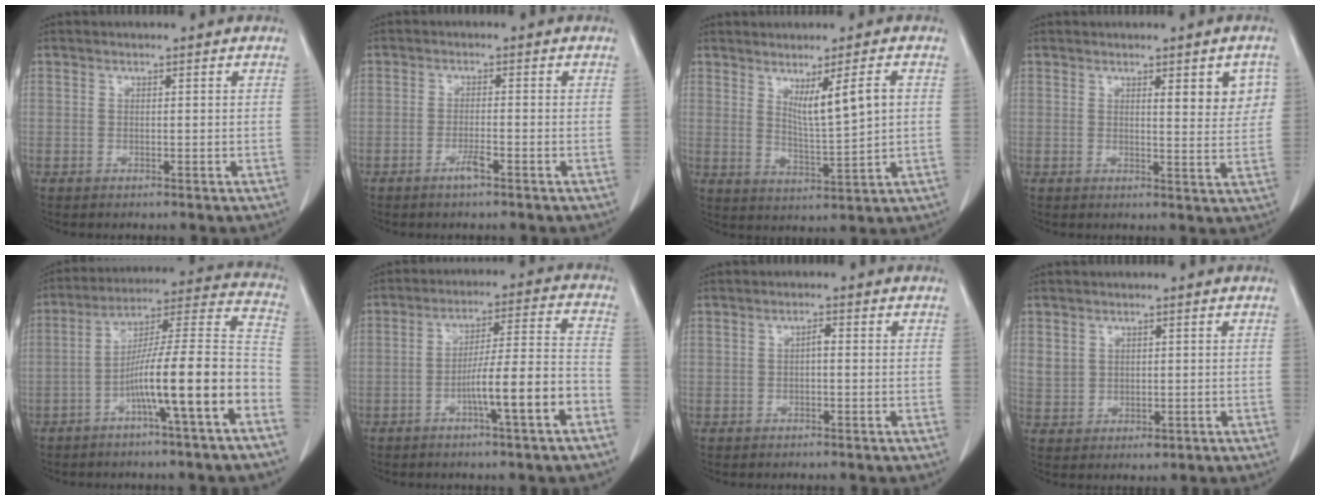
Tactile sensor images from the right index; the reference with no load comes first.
{"total": 2.3, "force": [-1.5, 0.1, 1.7], "torque": [-0.034, -0.001, -0.027]}
{"total": 6.6, "force": [2.0, 0.1, 6.3], "torque": [-0.108, -0.016, 0.042]}
{"total": 5.7, "force": [2.0, 1.5, 5.1], "torque": [-0.057, -0.003, 0.024]}
{"total": 16.0, "force": [-6.6, 0.0, 14.6], "torque": [-0.229, 0.020, -0.109]}
{"total": 10.8, "force": [-4.7, 0.0, 9.7], "torque": [-0.156, 0.015, -0.074]}
{"total": 1.1, "force": [-0.1, 0.2, 1.0], "torque": [-0.017, 0.003, -0.002]}
{"total": 3.7, "force": [0.8, 3.2, 1.6], "torque": [-0.028, -0.001, 0.025]}